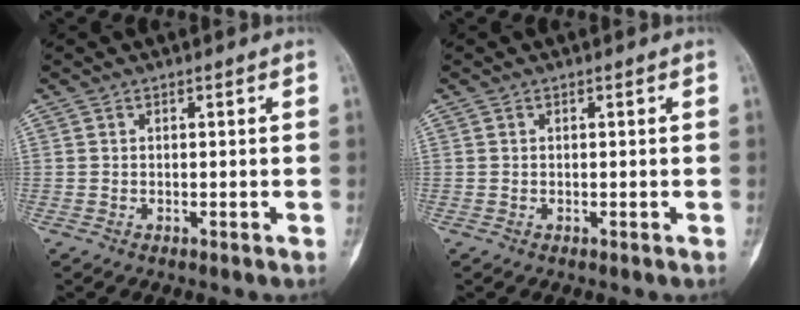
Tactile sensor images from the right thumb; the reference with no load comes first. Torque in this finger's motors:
{"motor_torque": [-0.22, -0.11, -0.20, 0.07, -0.02]}